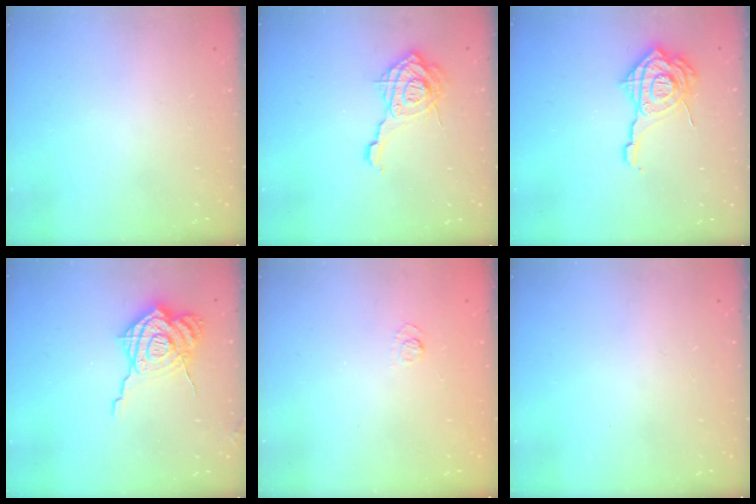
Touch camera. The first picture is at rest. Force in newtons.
{"total": 15.5, "press": 15.4, "slide": 1.7}
{"total": 16.7, "press": 16.6, "slide": 1.5}
{"total": 17.0, "press": 16.9, "slide": 1.6}
{"total": 2.4, "press": 2.0, "slide": 1.3}
{"total": 0.0}